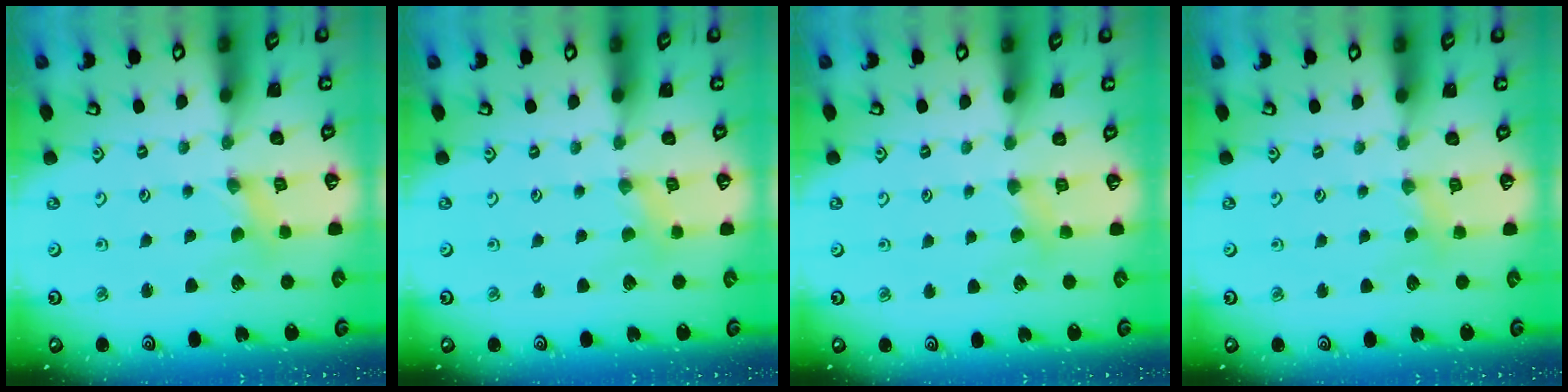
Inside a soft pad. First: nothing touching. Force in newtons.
{"total": 2.2, "press": 2.2, "slide": 0.5}
{"total": 4.1, "press": 4.1, "slide": 0.6}
{"total": 2.9, "press": 2.9, "slide": 0.4}